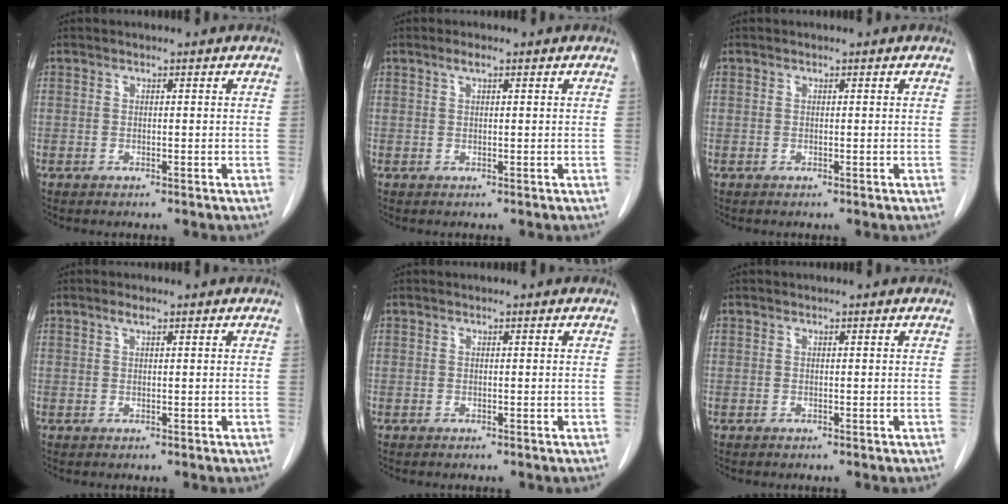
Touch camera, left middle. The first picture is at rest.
{"total": 1.2, "force": [0.7, 0.2, 1.0], "torque": [-0.021, 0.005, 0.013]}
{"total": 0.0}
{"total": 1.1, "force": [0.7, 0.2, 0.8], "torque": [-0.017, 0.003, 0.014]}
{"total": 0.0}
{"total": 0.0}